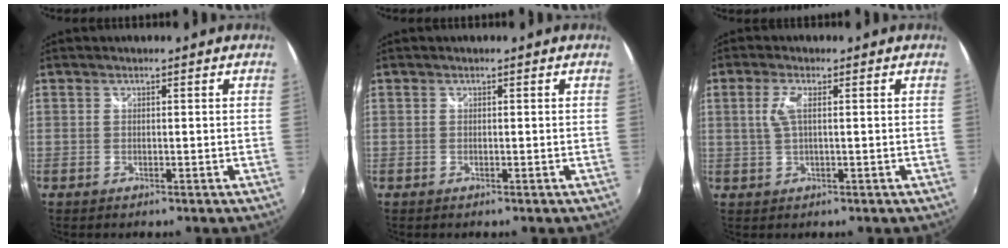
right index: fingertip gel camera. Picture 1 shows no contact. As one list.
[{"total": 0.0}, {"total": 3.3, "force": [0.6, 0.7, 3.2], "torque": [-0.067, 0.002, 0.014]}]